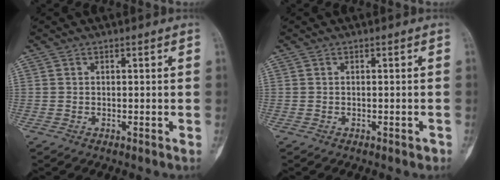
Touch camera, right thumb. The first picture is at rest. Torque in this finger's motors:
{"motor_torque": [0.29, 0.06, 0.13, -0.02, 0.07]}